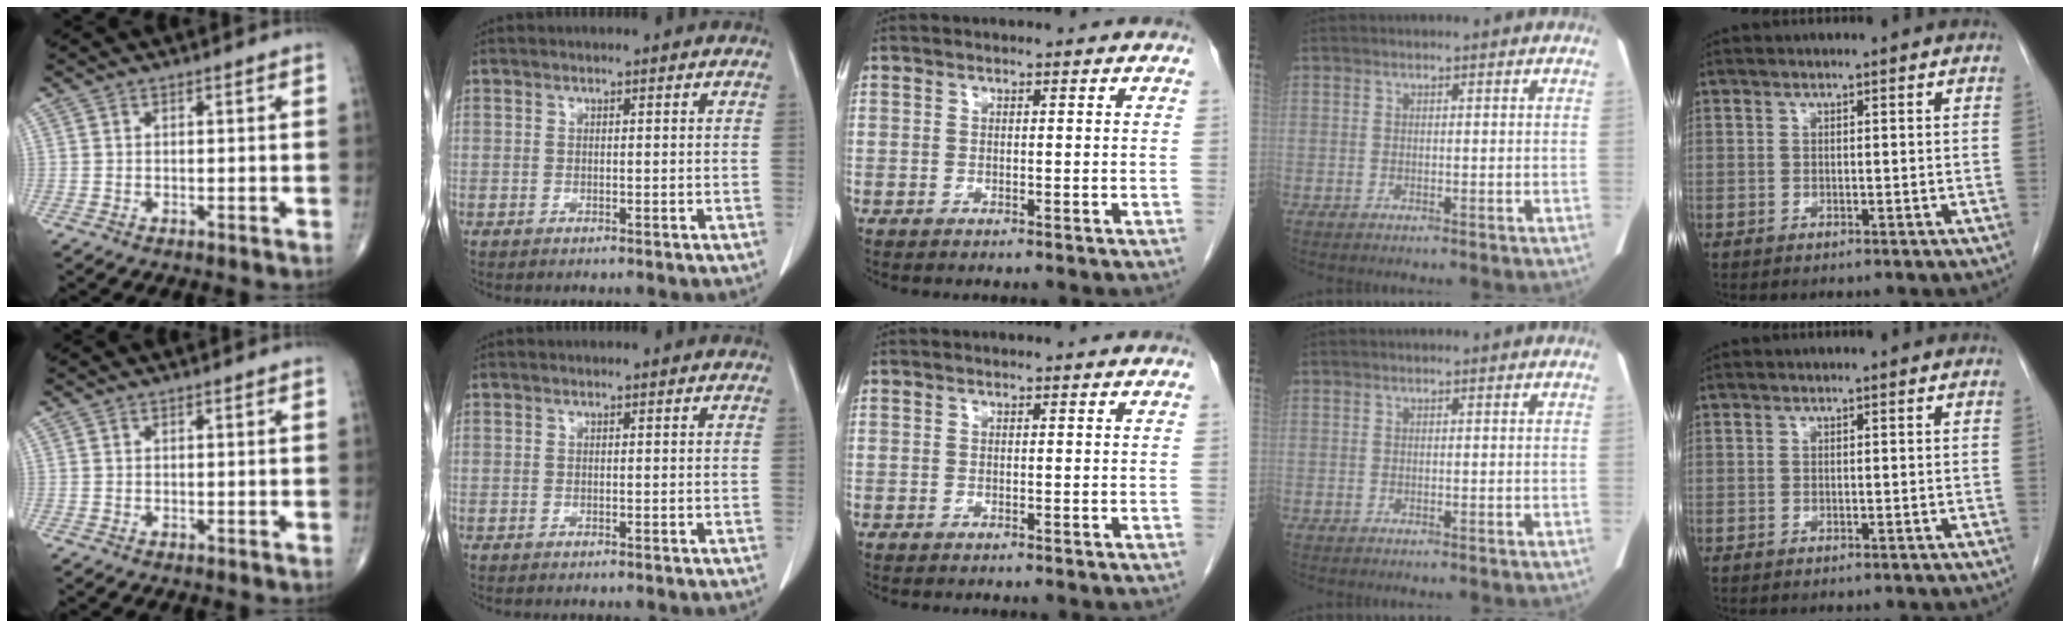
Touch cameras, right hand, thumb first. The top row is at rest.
{}